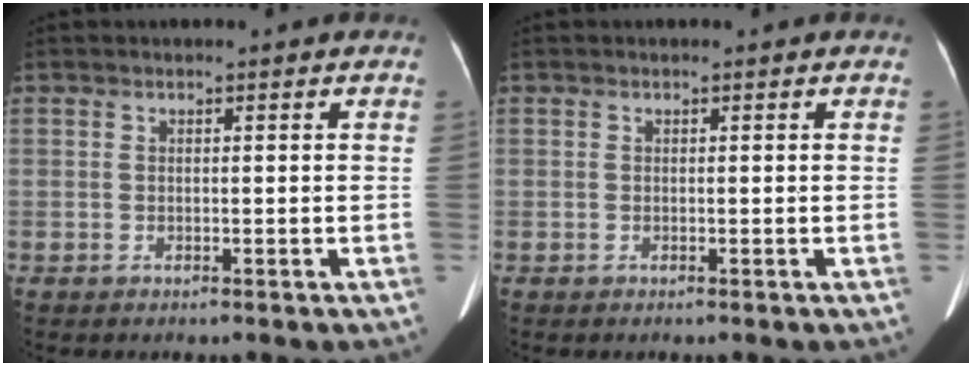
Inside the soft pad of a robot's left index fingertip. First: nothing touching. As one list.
[{"total": 0.0}]